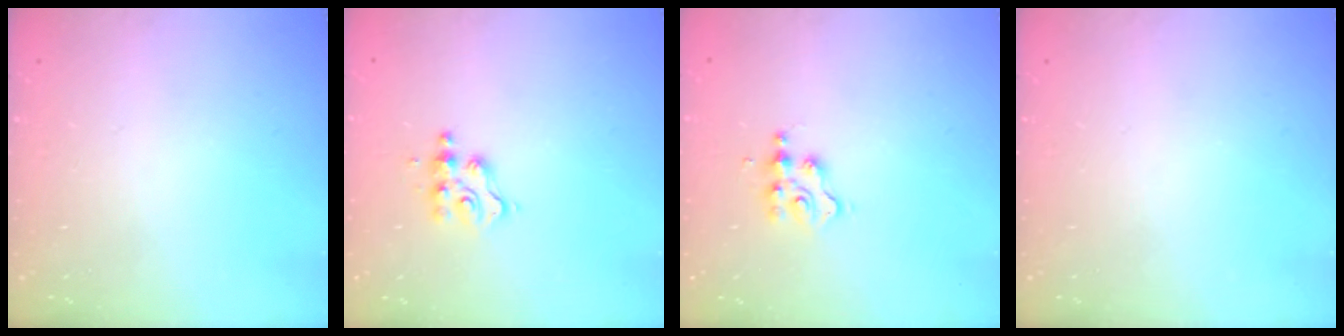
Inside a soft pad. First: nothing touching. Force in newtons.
{"total": 3.9, "press": 3.9, "slide": 0.5}
{"total": 2.9, "press": 2.9, "slide": 0.4}
{"total": 0.0}